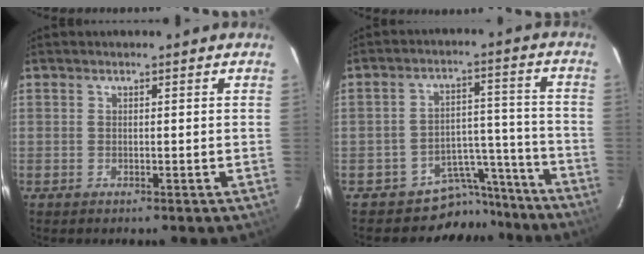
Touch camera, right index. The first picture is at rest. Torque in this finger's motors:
{"motor_torque": [0.37, -0.38, -0.04, -0.06]}